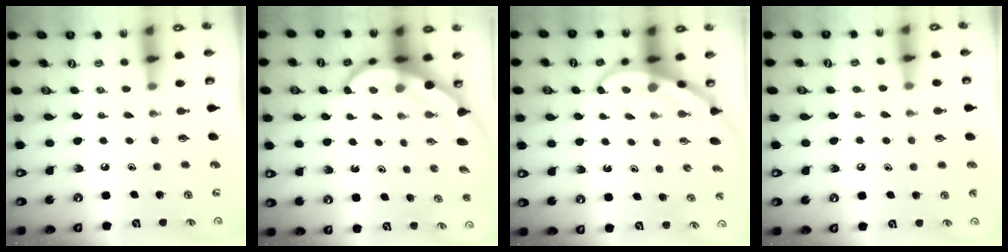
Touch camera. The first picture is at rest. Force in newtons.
{"total": 8.1, "press": 8.1, "slide": 1.1}
{"total": 4.0, "press": 4.0, "slide": 0.3}
{"total": 5.8, "press": 5.8, "slide": 0.6}